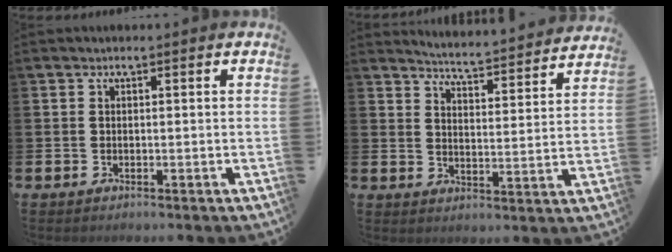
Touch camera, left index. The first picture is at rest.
{"total": 5.0, "force": [5.0, -0.2, 0.4], "torque": [-0.024, -0.048, 0.082]}